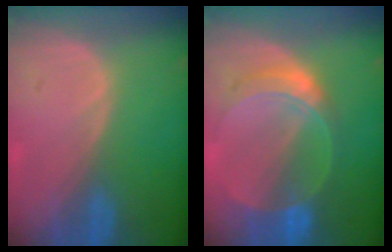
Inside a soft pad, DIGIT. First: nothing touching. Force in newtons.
{"total": 7.3, "press": 6.5, "slide": 3.4}